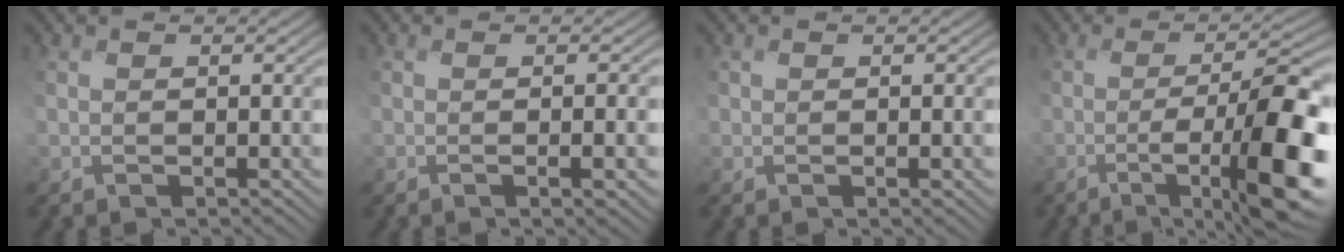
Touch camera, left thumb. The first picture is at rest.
{"total": 3.3, "force": [-0.4, 0.7, 3.2], "torque": [-0.049, 0.003, -0.008]}
{"total": 1.1, "force": [-0.1, 0.6, 0.9], "torque": [-0.017, -0.004, 0.000]}
{"total": 12.6, "force": [-3.8, 2.8, 11.7], "torque": [-0.167, -0.007, -0.067]}